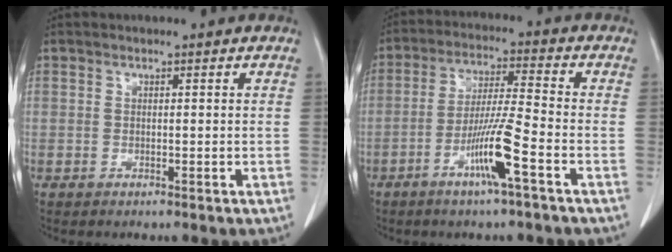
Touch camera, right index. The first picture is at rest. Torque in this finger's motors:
{"motor_torque": [1.59, -0.54, 0.76, 0.11]}